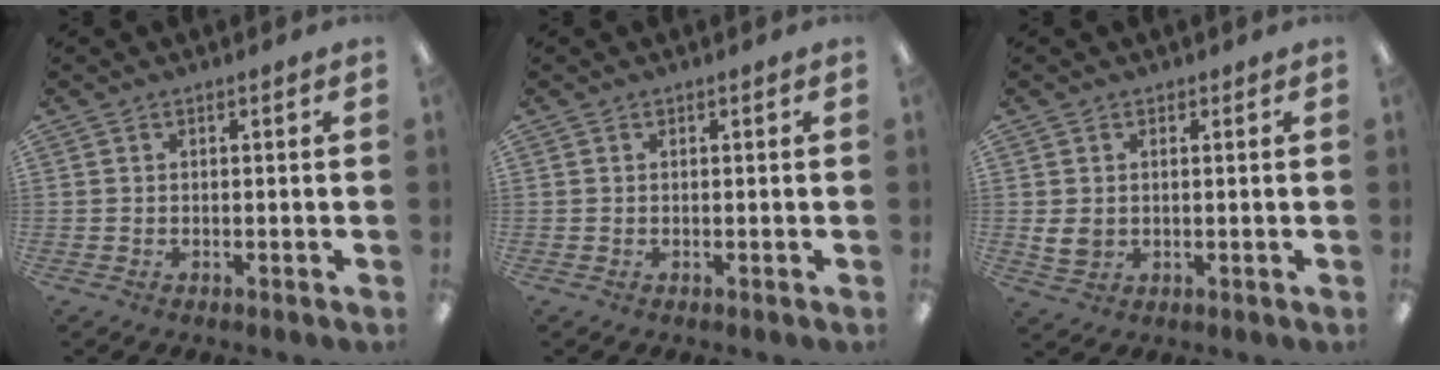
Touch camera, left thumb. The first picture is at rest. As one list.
[{"total": 0.0}, {"total": 4.3, "force": [0.7, 3.6, 2.2], "torque": [-0.039, -0.002, 0.015]}]